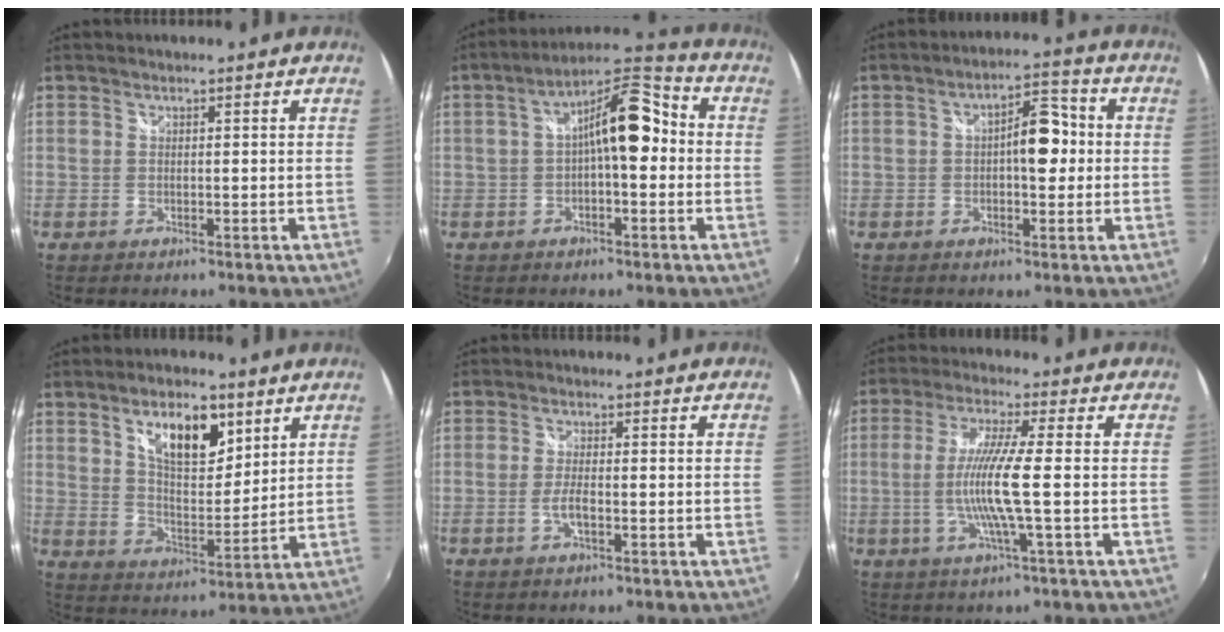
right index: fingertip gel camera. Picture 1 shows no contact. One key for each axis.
{"total": 10.8, "fx": -0.2, "fy": 3.9, "fz": 10.1, "tx": -0.159, "ty": 0.036, "tz": -0.008}
{"total": 7.3, "fx": -0.2, "fy": 3.3, "fz": 6.5, "tx": -0.101, "ty": 0.015, "tz": -0.003}
{"total": 11.2, "fx": 5.8, "fy": 4.9, "fz": 8.2, "tx": -0.129, "ty": 0.003, "tz": 0.103}
{"total": 2.3, "fx": -1.2, "fy": 0.2, "fz": 2.0, "tx": -0.047, "ty": -0.001, "tz": -0.025}
{"total": 8.7, "fx": -1.5, "fy": -1.1, "fz": 8.4, "tx": -0.172, "ty": -0.006, "tz": -0.029}